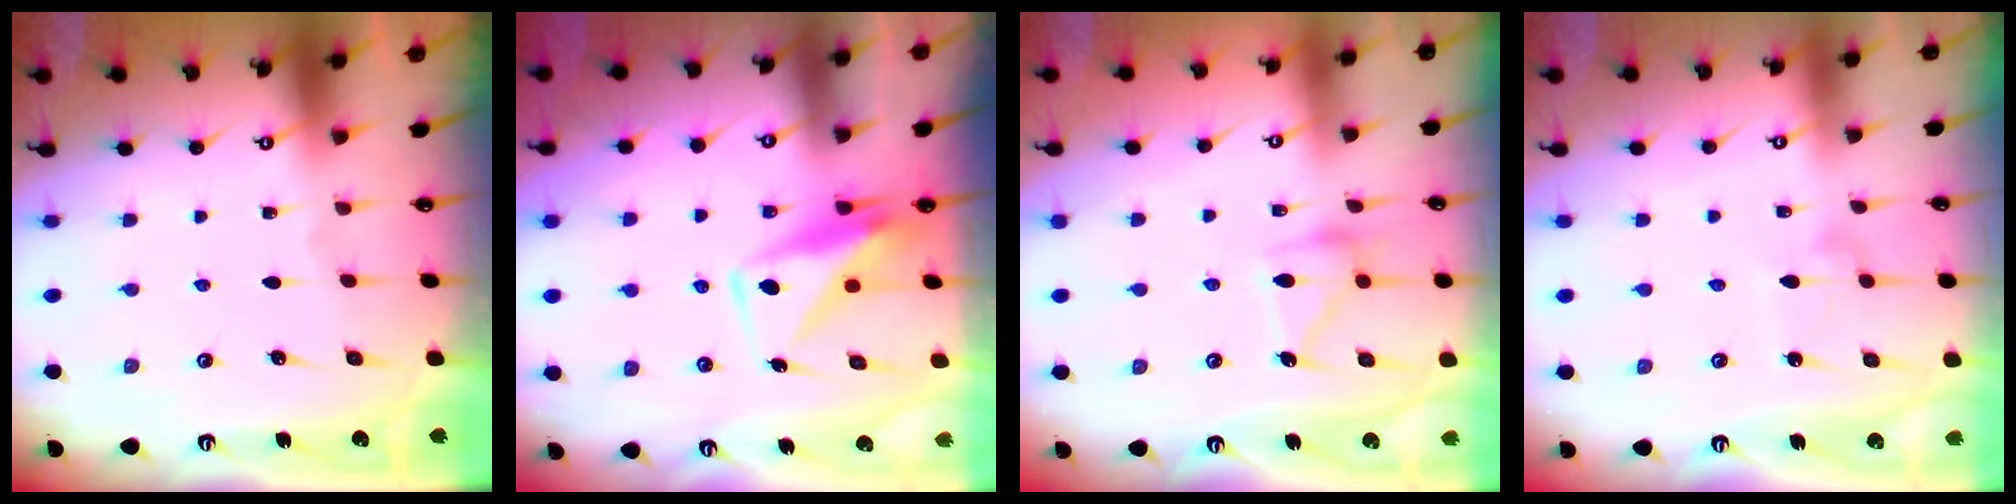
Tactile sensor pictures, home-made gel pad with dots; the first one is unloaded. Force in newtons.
{"total": 9.3, "press": 9.2, "slide": 0.8}
{"total": 14.3, "press": 14.2, "slide": 0.8}
{"total": 4.6, "press": 4.6, "slide": 0.4}